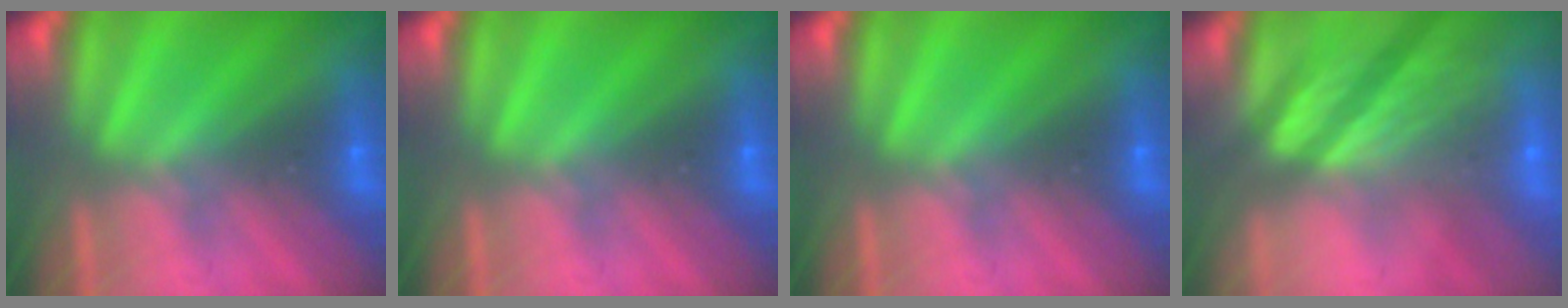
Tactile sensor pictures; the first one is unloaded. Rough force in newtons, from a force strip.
{"total": 0.0}
{"total": 0.0}
{"total": 7.8}